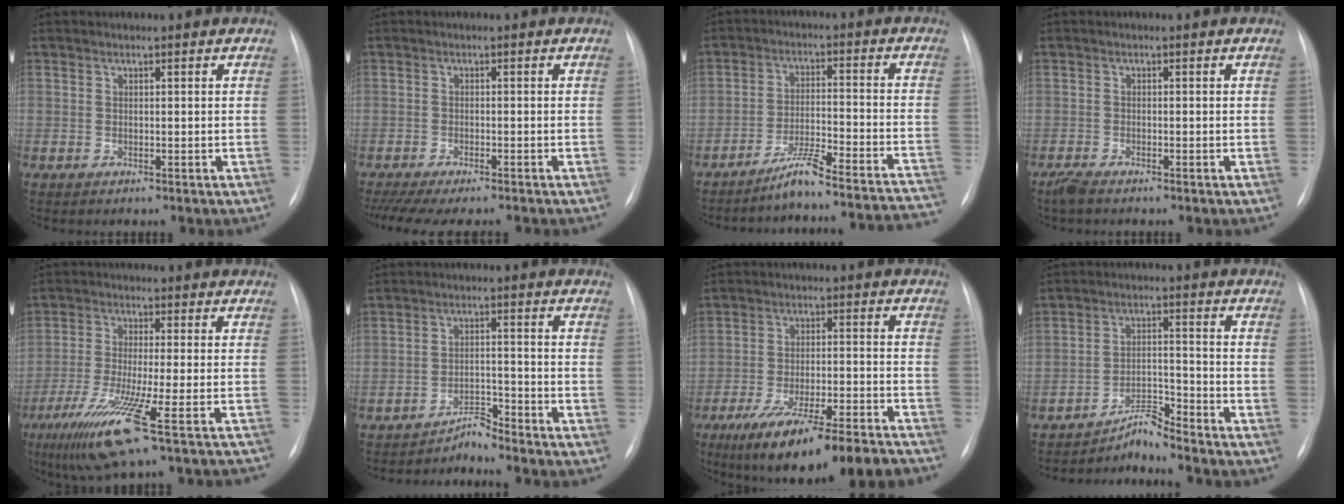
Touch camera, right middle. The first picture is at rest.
{"total": 11.5, "force": [-9.9, 1.8, 5.5], "torque": [-0.080, -0.010, -0.137]}
{"total": 19.3, "force": [-18.1, -0.5, 6.5], "torque": [-0.055, 0.013, -0.246]}
{"total": 2.0, "force": [-1.6, 0.4, 1.0], "torque": [-0.031, -0.007, -0.031]}
{"total": 13.7, "force": [-8.8, -0.8, 10.4], "torque": [-0.188, -0.044, -0.148]}
{"total": 2.7, "force": [-2.7, -0.3, -0.4], "torque": [0.014, -0.007, -0.045]}
{"total": 17.6, "force": [-14.0, 1.6, 10.6], "torque": [-0.143, -0.008, -0.215]}
{"total": 4.1, "force": [-4.0, -0.9, 0.1], "torque": [-0.006, -0.005, -0.069]}